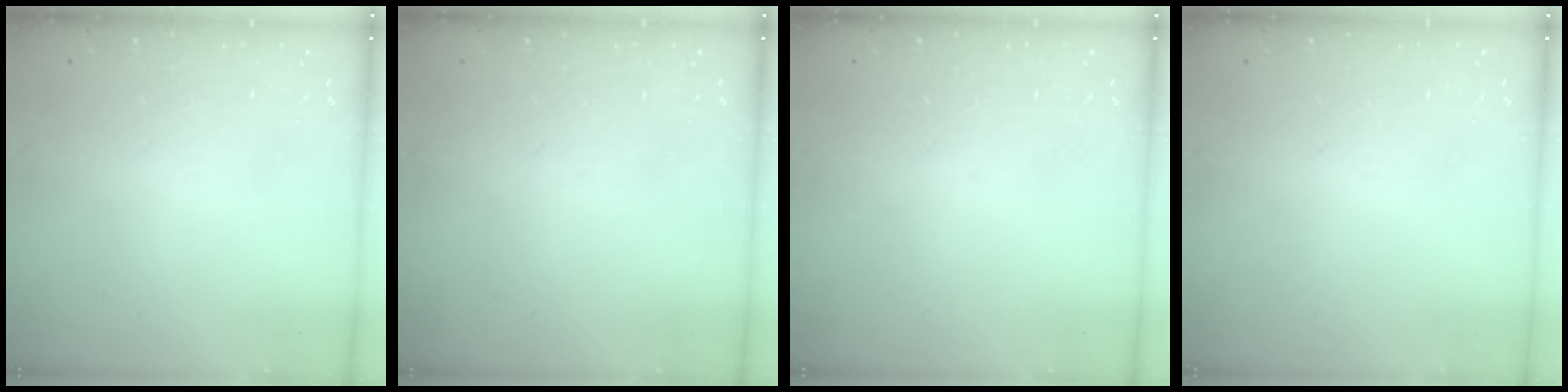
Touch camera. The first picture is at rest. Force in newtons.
{"total": 0.0}
{"total": 0.0}
{"total": 0.0}